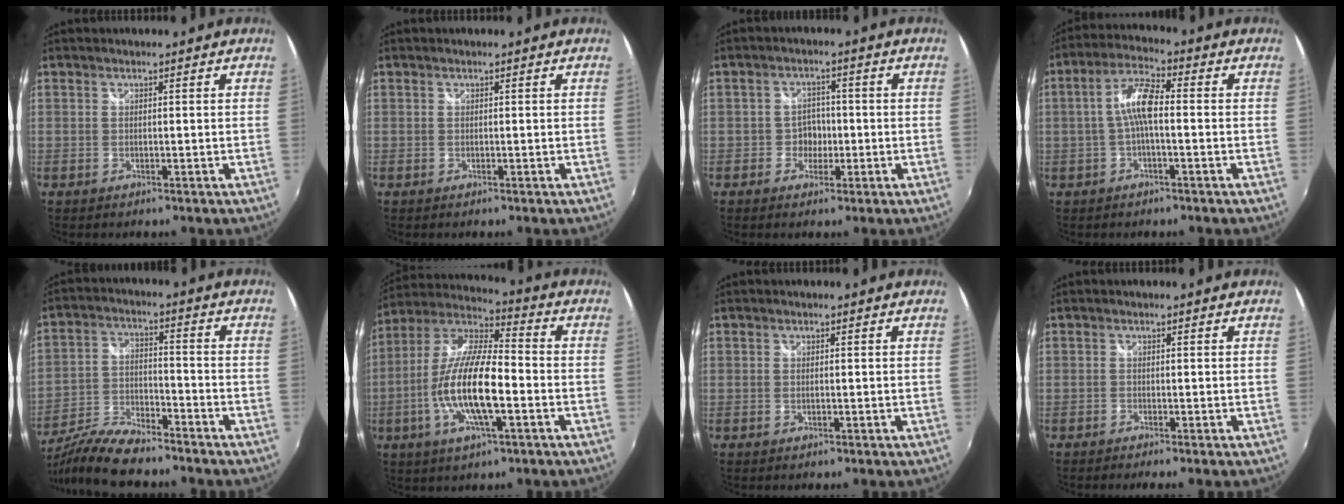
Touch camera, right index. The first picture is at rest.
{"total": 0.0}
{"total": 3.4, "force": [-1.4, 3.0, 0.8], "torque": [-0.012, 0.011, -0.024]}
{"total": 6.6, "force": [-0.6, 1.6, 6.4], "torque": [-0.134, 0.015, -0.012]}
{"total": 13.5, "force": [-11.5, 2.8, 6.6], "torque": [-0.143, -0.018, -0.213]}
{"total": 16.2, "force": [-4.4, 4.5, 14.9], "torque": [-0.296, -0.007, -0.087]}
{"total": 0.5, "force": [-0.1, 0.3, 0.4], "torque": [-0.010, -0.001, -0.003]}
{"total": 1.0, "force": [-0.8, -0.2, 0.5], "torque": [-0.006, -0.003, -0.014]}